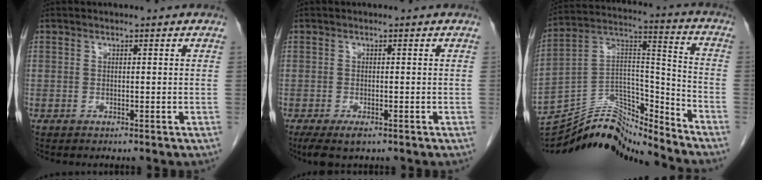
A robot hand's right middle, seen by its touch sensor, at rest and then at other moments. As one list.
[{"total": 3.6, "force": [-2.3, 1.2, 2.5], "torque": [-0.049, -0.009, -0.036]}, {"total": 16.3, "force": [-15.9, 1.8, 3.3], "torque": [-0.052, 0.059, -0.279]}]